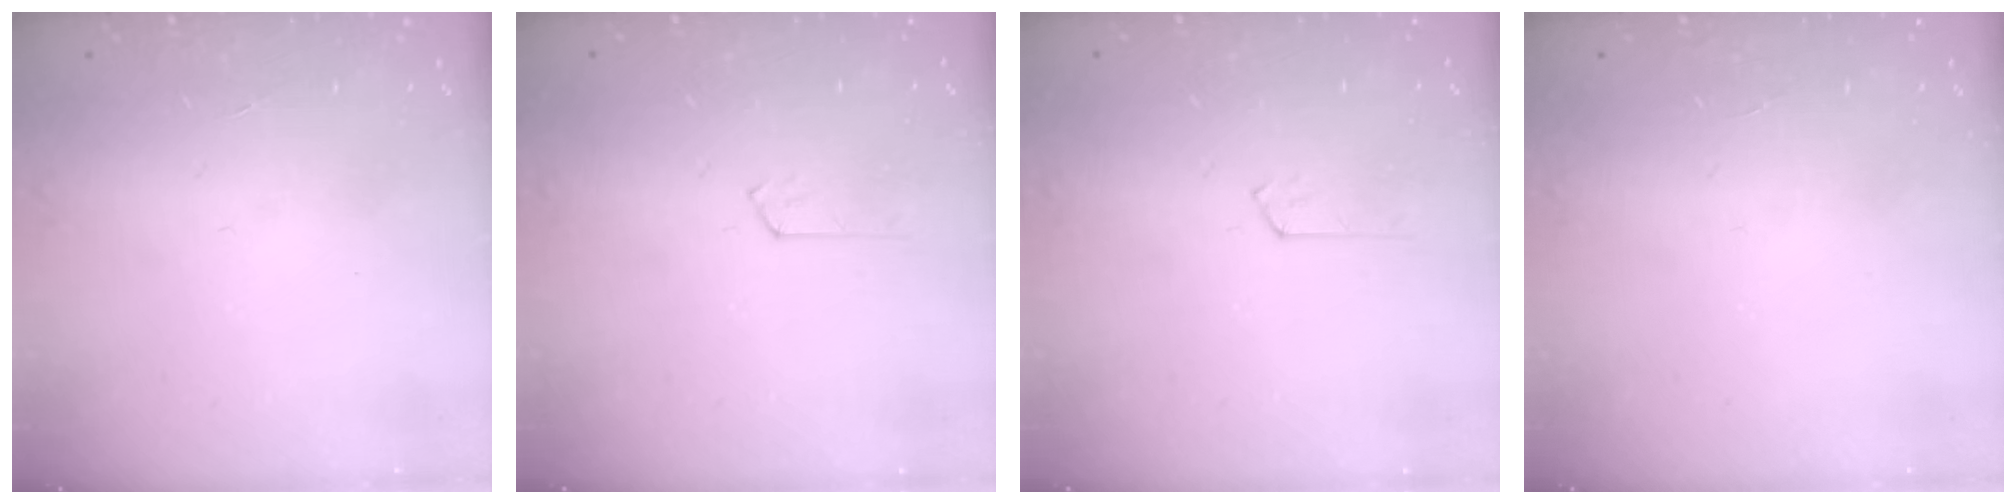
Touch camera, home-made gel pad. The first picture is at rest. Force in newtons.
{"total": 3.7, "press": 3.7, "slide": 0.5}
{"total": 3.7, "press": 3.7, "slide": 0.5}
{"total": 0.0}